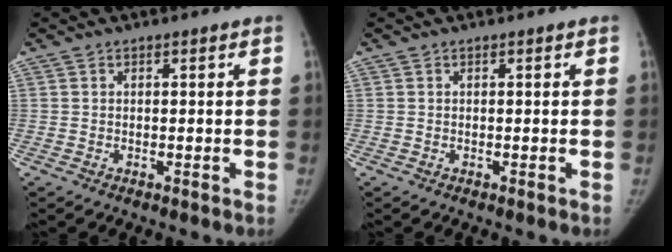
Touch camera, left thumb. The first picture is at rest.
{"total": 0.0}